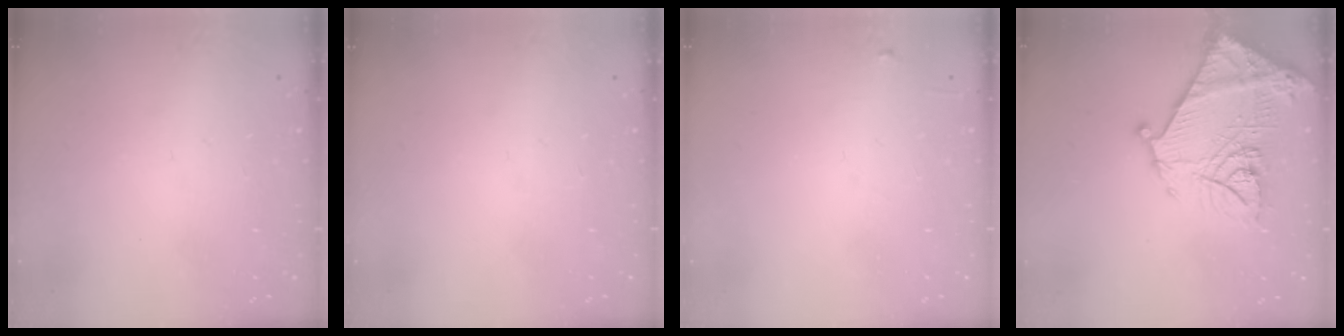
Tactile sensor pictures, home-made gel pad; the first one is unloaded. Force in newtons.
{"total": 0.0}
{"total": 4.8, "press": 4.8, "slide": 0.7}
{"total": 22.6, "press": 22.5, "slide": 2.0}